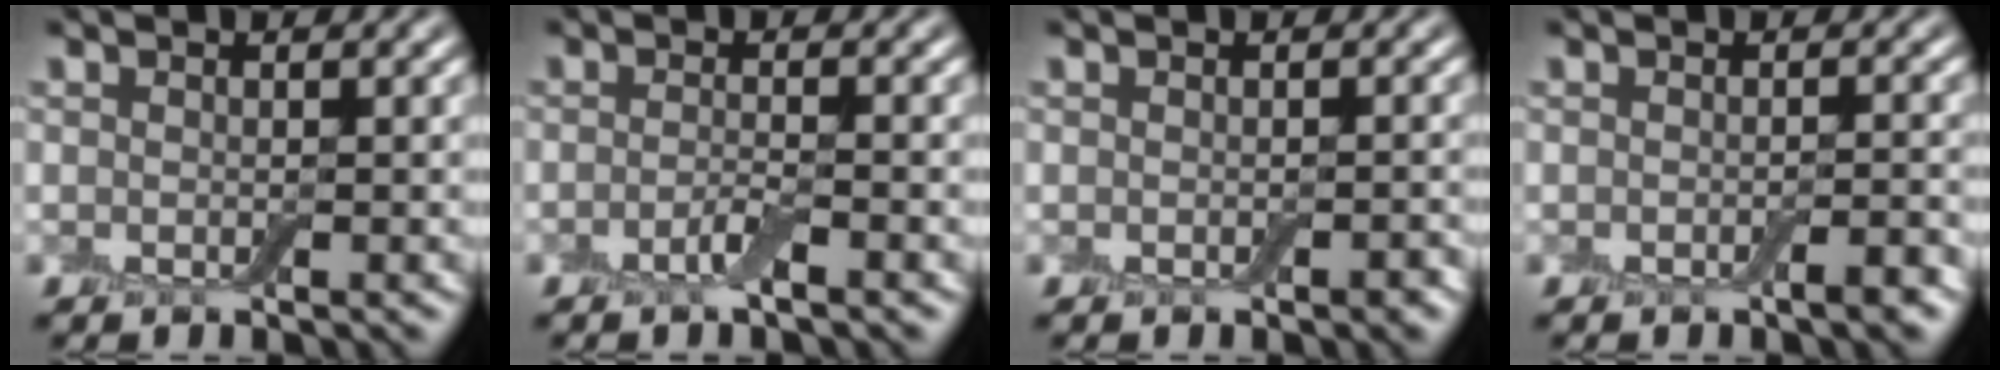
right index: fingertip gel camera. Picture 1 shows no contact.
{"total": 1.6, "force": [-0.9, 0.2, 1.3], "torque": [-0.027, -0.001, -0.021]}
{"total": 0.8, "force": [-0.3, 0.3, 0.6], "torque": [-0.011, 0.001, -0.002]}
{"total": 1.5, "force": [-0.8, 0.3, 1.3], "torque": [-0.016, 0.000, -0.012]}